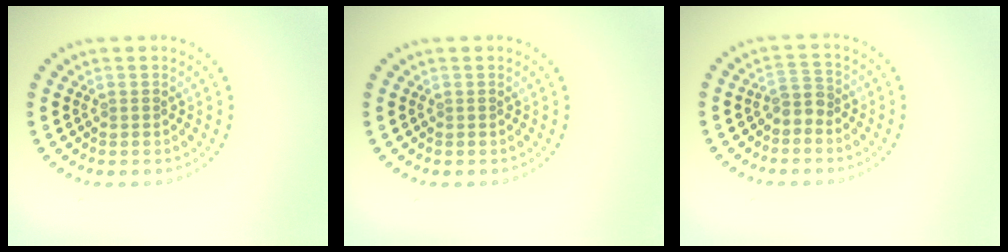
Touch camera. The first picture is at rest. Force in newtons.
{"total": 0.0}
{"total": 1.8, "press": 1.4, "slide": 1.2}